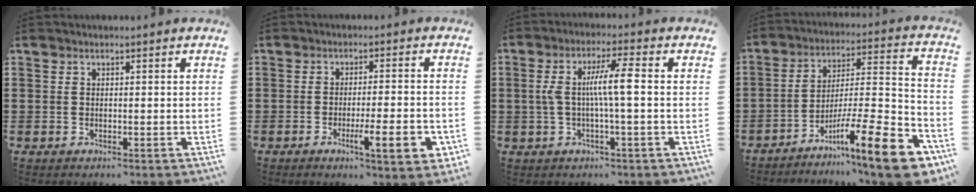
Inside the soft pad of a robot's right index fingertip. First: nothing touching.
{"total": 7.6, "force": [-3.0, 1.2, 6.8], "torque": [-0.105, -0.005, -0.045]}
{"total": 6.6, "force": [0.0, 0.7, 6.6], "torque": [-0.137, -0.004, -0.012]}
{"total": 15.6, "force": [-10.4, 1.9, 11.4], "torque": [-0.153, 0.031, -0.181]}